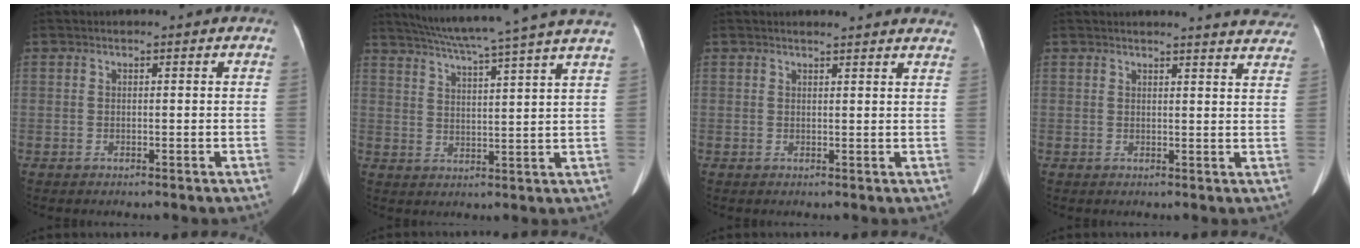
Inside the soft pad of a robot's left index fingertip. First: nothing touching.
{"total": 19.1, "force": [16.2, -1.8, 9.9], "torque": [-0.172, -0.008, 0.217]}
{"total": 9.3, "force": [8.9, 0.8, 2.5], "torque": [-0.017, 0.001, 0.080]}
{"total": 13.2, "force": [12.8, 1.0, 3.1], "torque": [-0.017, -0.055, 0.114]}